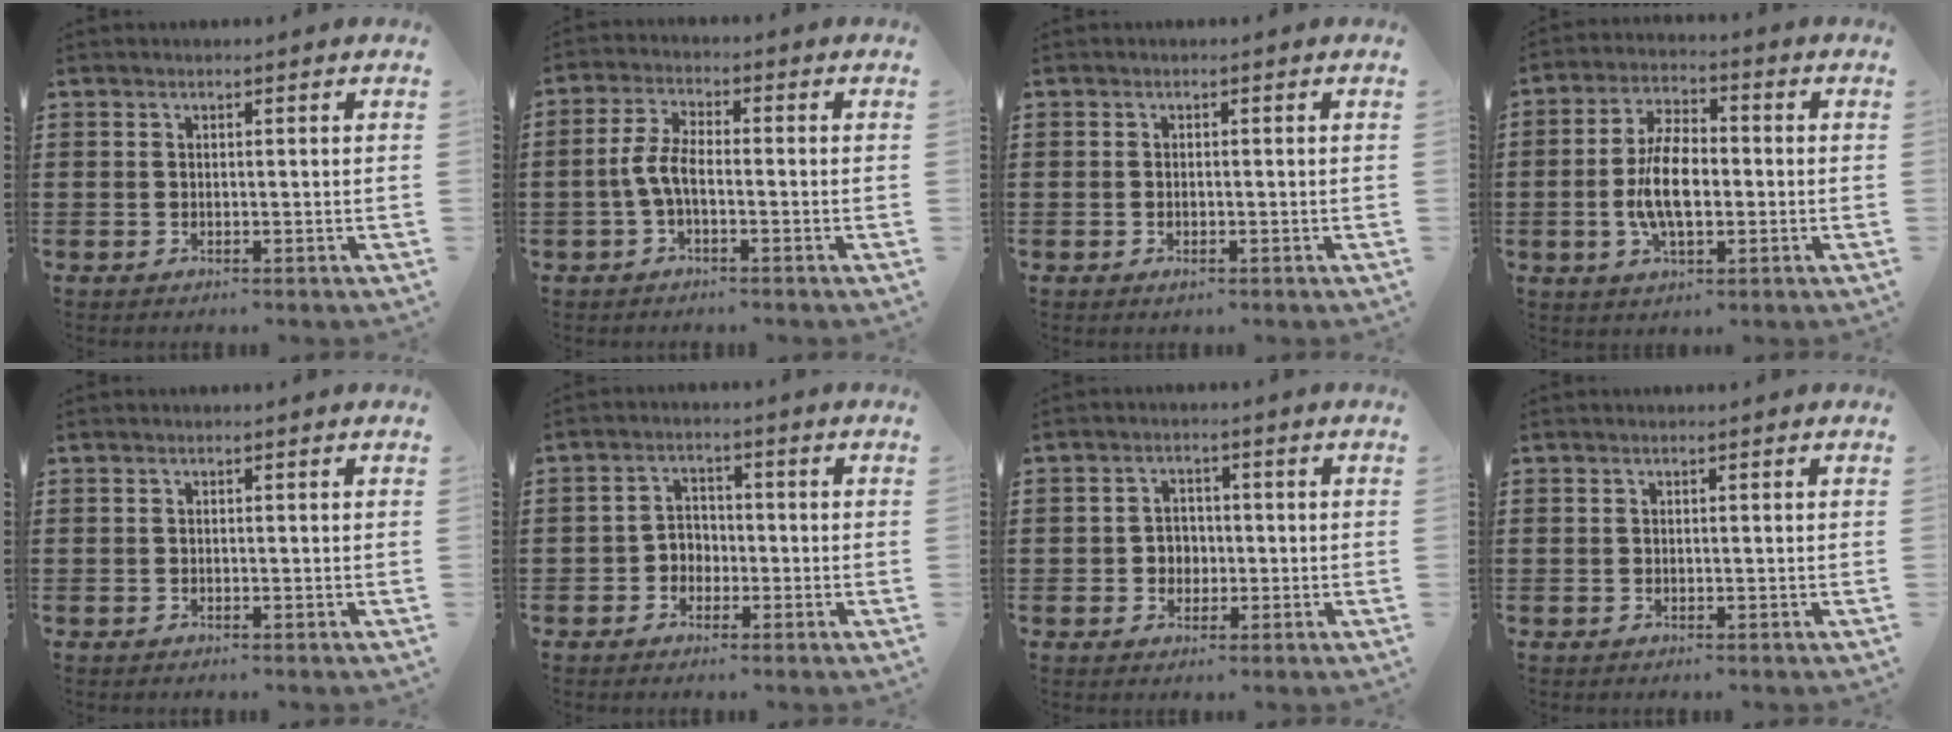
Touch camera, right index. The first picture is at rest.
{"total": 4.7, "force": [-1.3, 1.8, 4.1], "torque": [-0.102, -0.002, -0.033]}
{"total": 0.7, "force": [-0.2, 0.3, 0.6], "torque": [-0.012, -0.003, -0.004]}
{"total": 8.3, "force": [-1.1, 3.9, 7.2], "torque": [-0.154, 0.003, -0.025]}
{"total": 0.0}
{"total": 2.8, "force": [-1.4, 2.2, 0.8], "torque": [-0.024, 0.009, -0.032]}
{"total": 3.2, "force": [-0.7, 2.8, 1.4], "torque": [-0.035, 0.007, -0.017]}
{"total": 0.0}